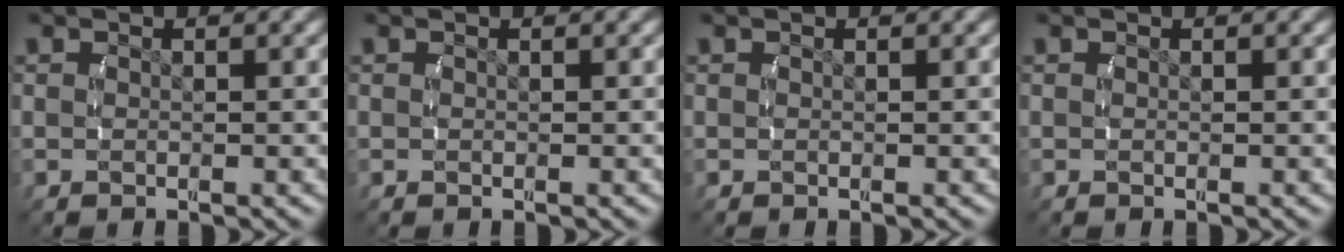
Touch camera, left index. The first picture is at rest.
{"total": 0.0}
{"total": 0.0}
{"total": 0.0}